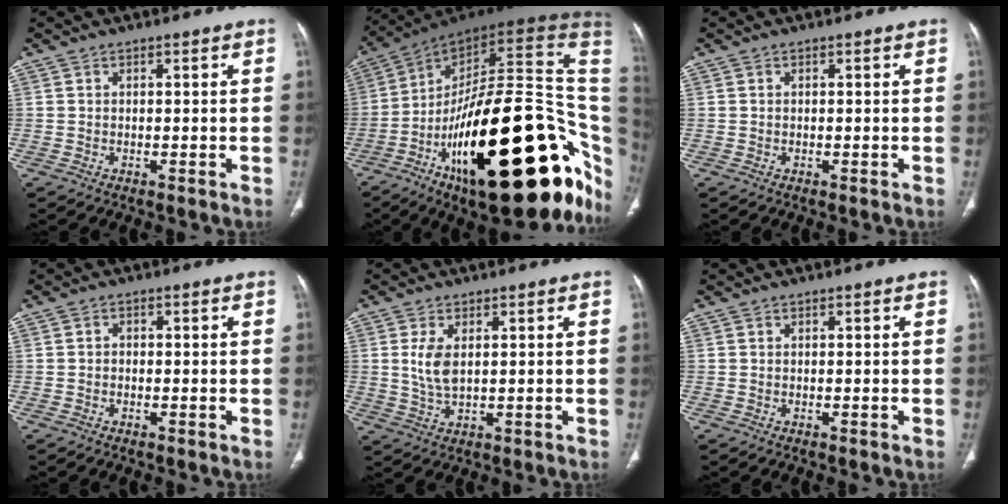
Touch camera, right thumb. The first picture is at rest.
{"total": 44.2, "force": [-9.9, 17.3, 39.5], "torque": [-0.469, 0.070, -0.147]}
{"total": 0.0}
{"total": 1.1, "force": [-0.2, 1.0, 0.5], "torque": [-0.004, 0.005, -0.005]}
{"total": 5.2, "force": [1.1, 2.6, 4.4], "torque": [-0.094, -0.007, 0.027]}
{"total": 0.0}